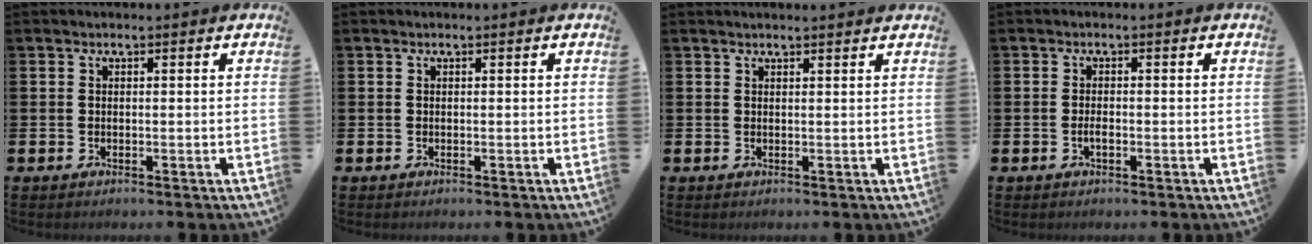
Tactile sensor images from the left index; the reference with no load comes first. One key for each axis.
{"total": 0.0}
{"total": 0.9, "fx": 0.9, "fy": -0.1, "fz": 0.2, "tx": 0.006, "ty": -0.004, "tz": 0.015}
{"total": 1.3, "fx": -0.4, "fy": 0.5, "fz": 1.1, "tx": -0.018, "ty": 0.000, "tz": -0.009}